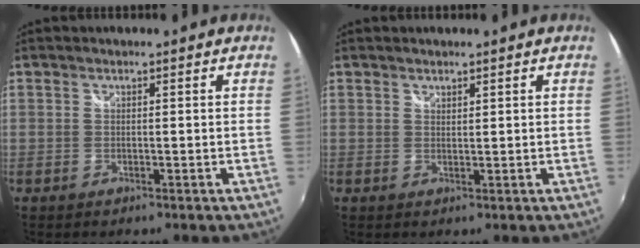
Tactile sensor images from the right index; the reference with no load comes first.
{"total": 0.9, "force": [0.8, 0.2, 0.1], "torque": [-0.001, 0.000, 0.015]}